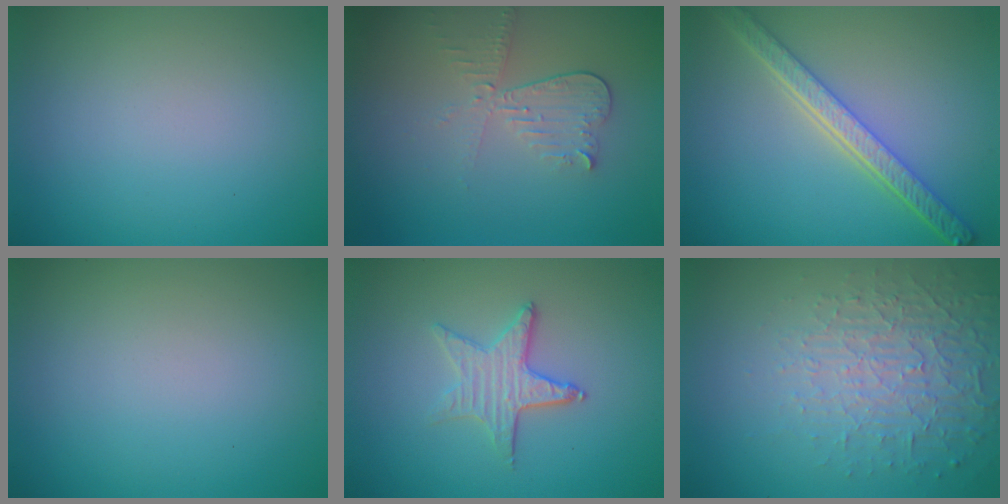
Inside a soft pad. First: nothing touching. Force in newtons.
{"total": 3.0, "press": 2.6, "slide": 1.5}
{"total": 5.1, "press": 4.0, "slide": 3.1}
{"total": 0.0}
{"total": 2.8, "press": 2.5, "slide": 1.3}
{"total": 5.2, "press": 3.2, "slide": 4.1}